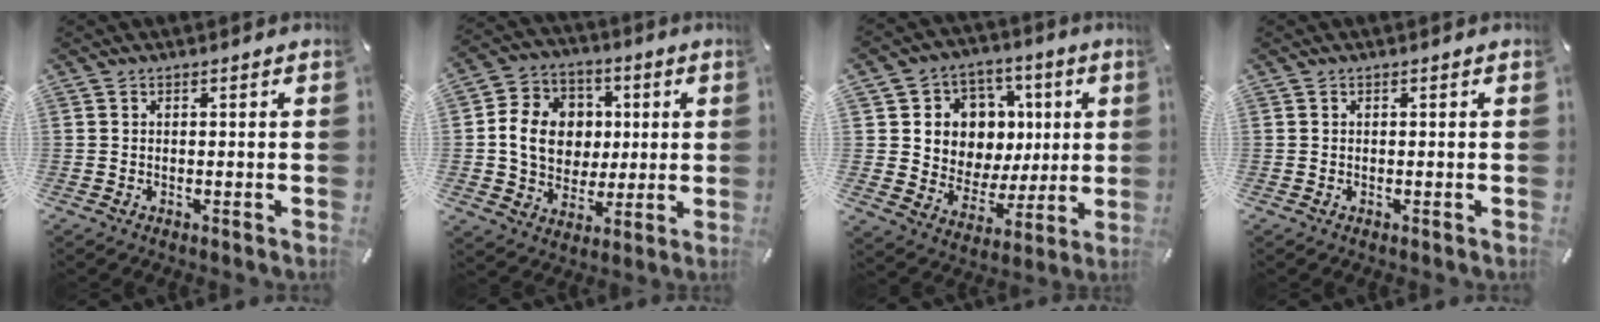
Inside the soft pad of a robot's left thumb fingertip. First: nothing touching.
{"total": 12.7, "force": [0.8, 11.4, 5.6], "torque": [-0.104, 0.013, 0.022]}
{"total": 11.4, "force": [1.7, 11.1, 1.8], "torque": [-0.026, -0.021, 0.049]}
{"total": 0.0}